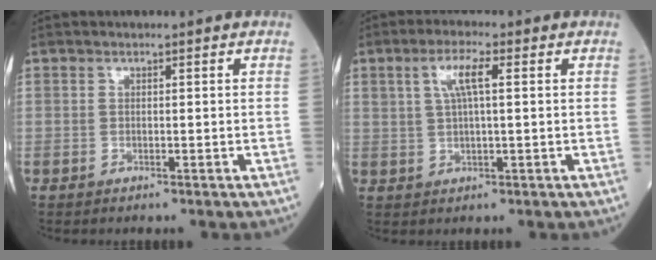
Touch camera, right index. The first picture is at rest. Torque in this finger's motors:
{"motor_torque": [0.13, 0.05, 0.11, 0.07]}